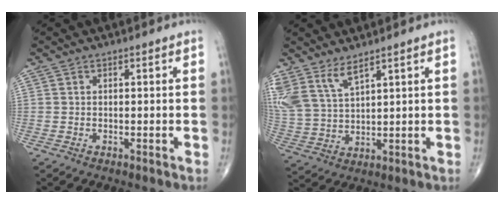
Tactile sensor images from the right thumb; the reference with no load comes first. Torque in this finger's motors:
{"motor_torque": [-0.09, 0.36, 0.56, 0.66, 0.06]}